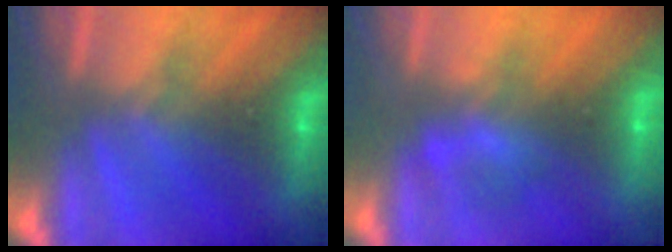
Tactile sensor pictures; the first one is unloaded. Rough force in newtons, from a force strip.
{"total": 2.2}